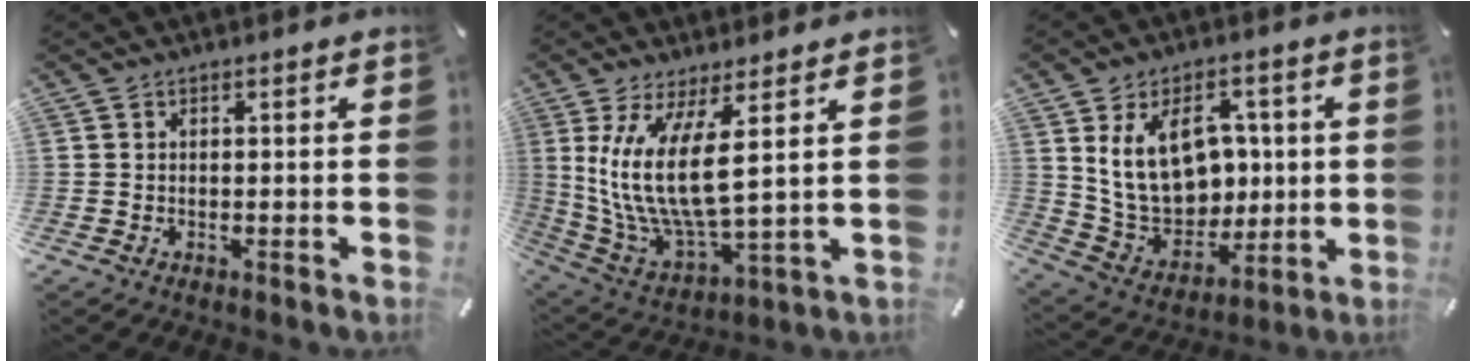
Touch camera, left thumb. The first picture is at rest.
{"total": 14.8, "force": [4.5, 5.0, 13.2], "torque": [-0.305, -0.026, 0.078]}
{"total": 16.9, "force": [3.8, 12.5, 10.7], "torque": [-0.188, -0.005, 0.081]}